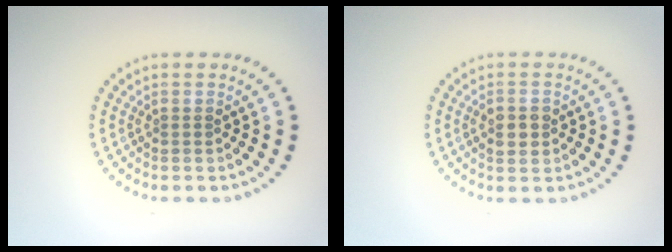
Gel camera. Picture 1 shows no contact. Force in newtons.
{"total": 2.5, "press": 2.5, "slide": 0.1}